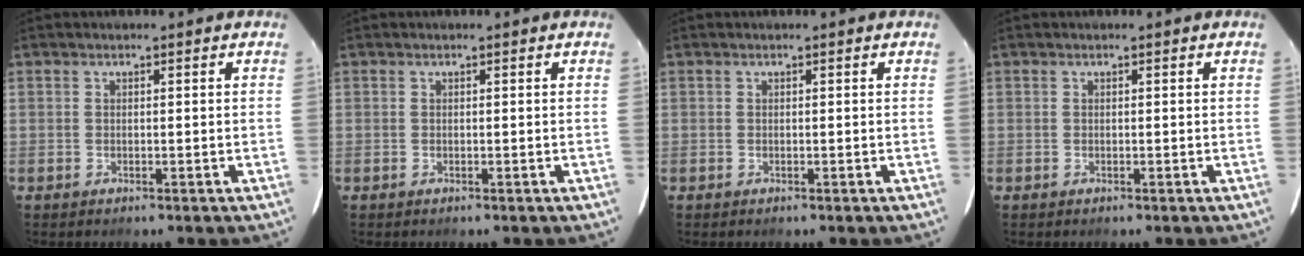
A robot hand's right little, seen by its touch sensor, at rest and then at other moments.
{"total": 0.0}
{"total": 0.0}
{"total": 0.0}